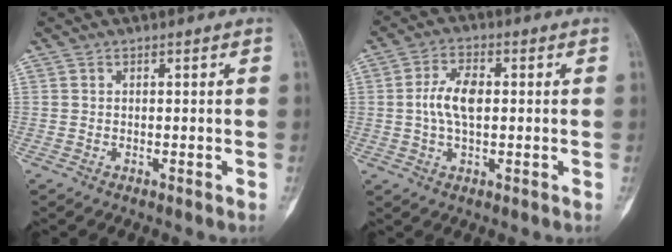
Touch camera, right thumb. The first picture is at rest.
{"total": 7.0, "force": [0.3, 3.6, 5.9], "torque": [-0.118, 0.011, 0.001]}